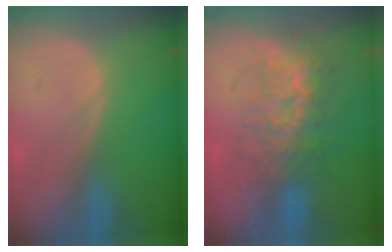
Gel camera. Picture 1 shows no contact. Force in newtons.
{"total": 8.0, "press": 7.6, "slide": 2.5}